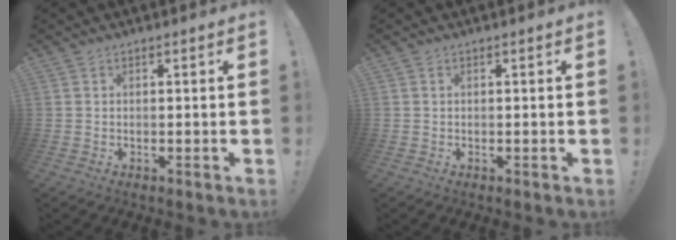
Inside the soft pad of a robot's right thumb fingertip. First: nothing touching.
{"total": 0.0}